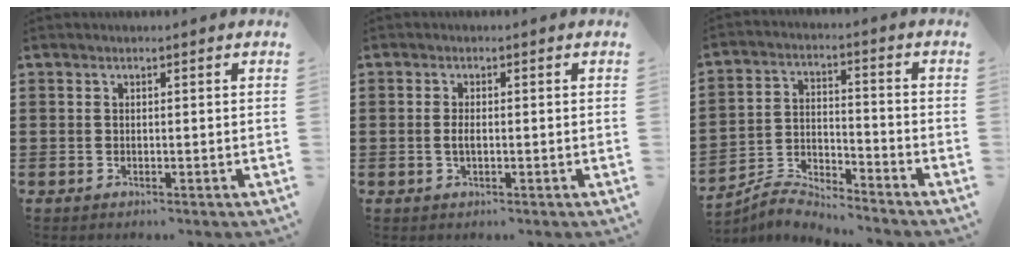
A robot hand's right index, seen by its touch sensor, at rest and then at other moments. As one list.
[{"total": 1.7, "force": [-0.2, 0.6, 1.6], "torque": [-0.038, -0.001, -0.006]}, {"total": 4.5, "force": [-4.5, 0.2, 0.1], "torque": [-0.013, 0.004, -0.094]}]